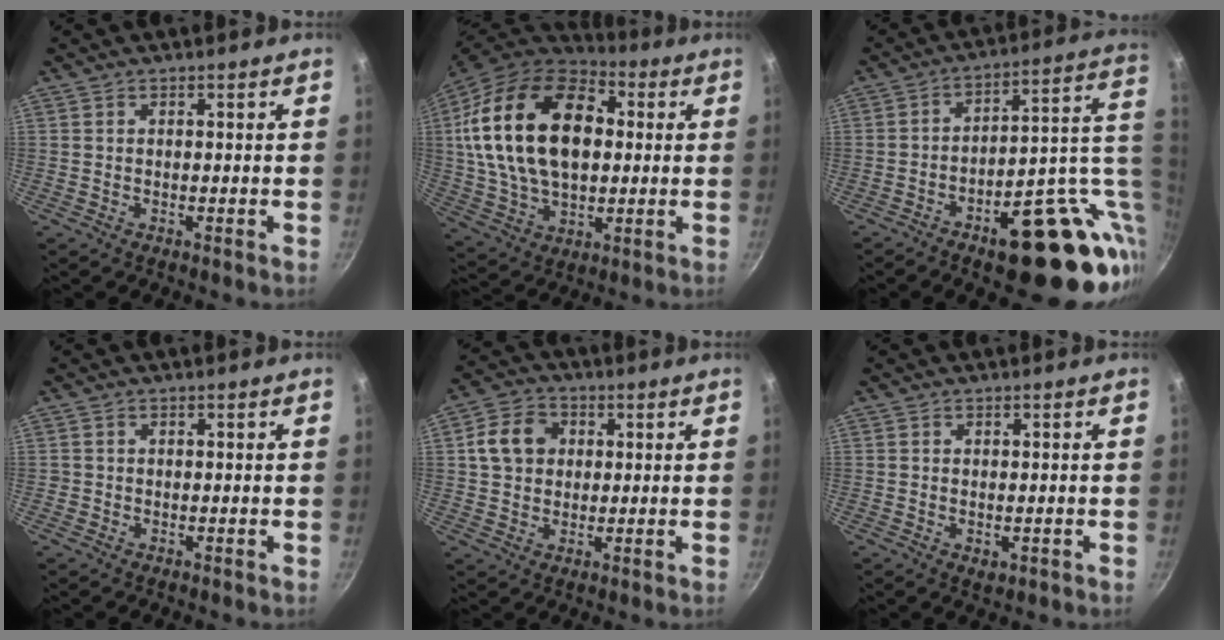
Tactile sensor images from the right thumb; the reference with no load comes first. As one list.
[{"total": 26.1, "force": [4.2, 16.3, 19.9], "torque": [-0.343, 0.014, 0.069]}, {"total": 24.4, "force": [-4.5, 10.7, 21.4], "torque": [-0.231, 0.016, -0.045]}, {"total": 0.7, "force": [-0.2, 0.6, 0.1], "torque": [0.000, 0.001, -0.006]}, {"total": 8.5, "force": [1.8, 7.0, 4.5], "torque": [-0.057, 0.013, 0.021]}, {"total": 1.8, "force": [-0.3, 1.1, 1.3], "torque": [-0.021, -0.005, -0.003]}]